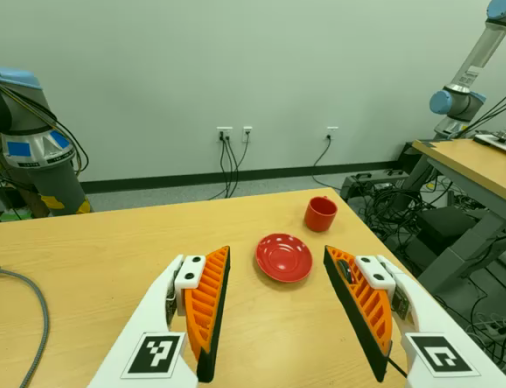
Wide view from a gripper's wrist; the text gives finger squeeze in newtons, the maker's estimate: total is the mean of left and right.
{"total": 1.6, "left": 0.3, "right": 3.0}